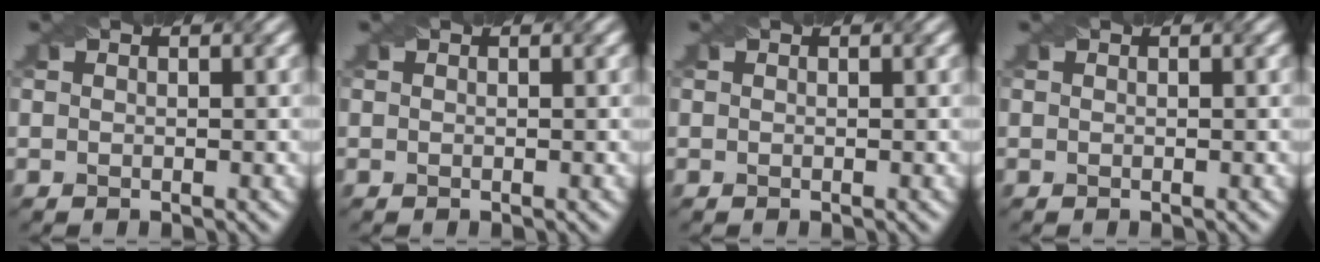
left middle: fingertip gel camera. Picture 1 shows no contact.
{"total": 0.0}
{"total": 0.0}
{"total": 0.0}